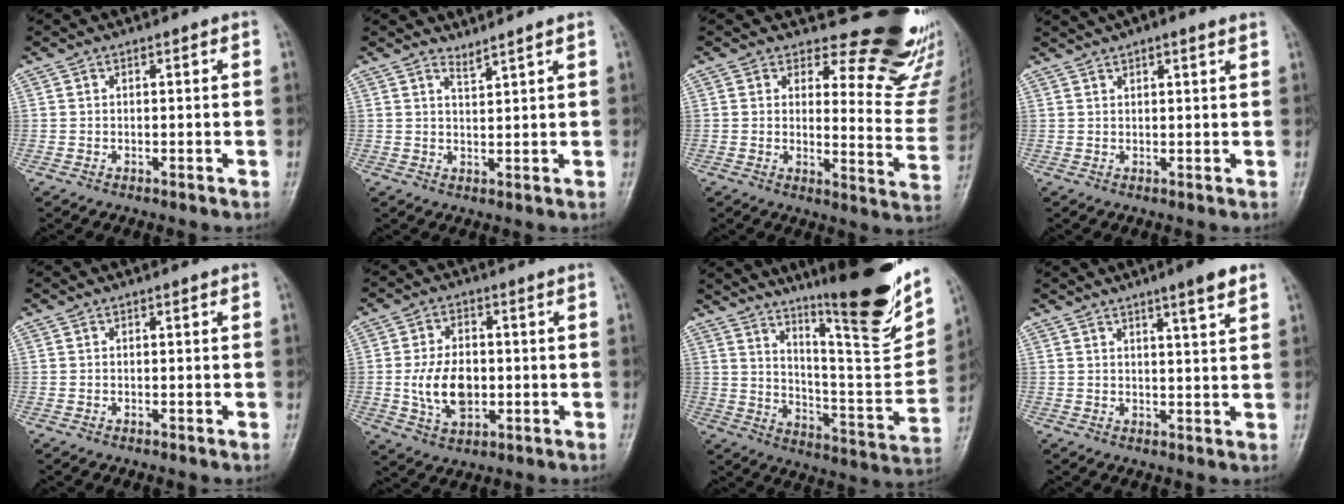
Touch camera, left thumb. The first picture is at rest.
{"total": 2.0, "force": [1.9, -0.5, 0.6], "torque": [-0.010, -0.023, 0.034]}
{"total": 15.6, "force": [14.4, 4.9, 3.5], "torque": [0.005, -0.161, 0.151]}
{"total": 5.5, "force": [3.9, 1.3, 3.7], "torque": [-0.050, 0.021, 0.057]}
{"total": 0.0}
{"total": 9.6, "force": [-0.7, 6.1, 7.4], "torque": [-0.122, 0.001, -0.007]}
{"total": 24.2, "force": [16.8, 3.3, 17.2], "torque": [-0.235, -0.097, 0.265]}
{"total": 6.0, "force": [3.8, 0.5, 4.6], "torque": [-0.065, -0.018, 0.056]}